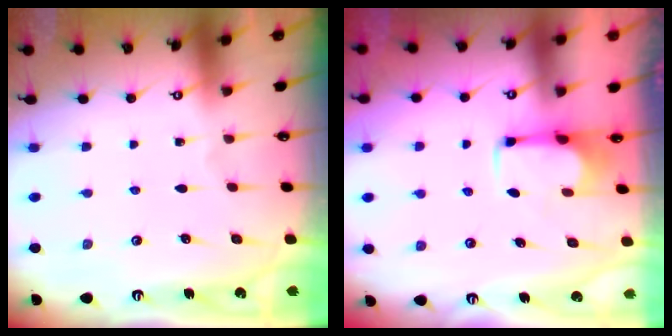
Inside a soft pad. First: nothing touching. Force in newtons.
{"total": 2.5, "press": 2.3, "slide": 0.9}